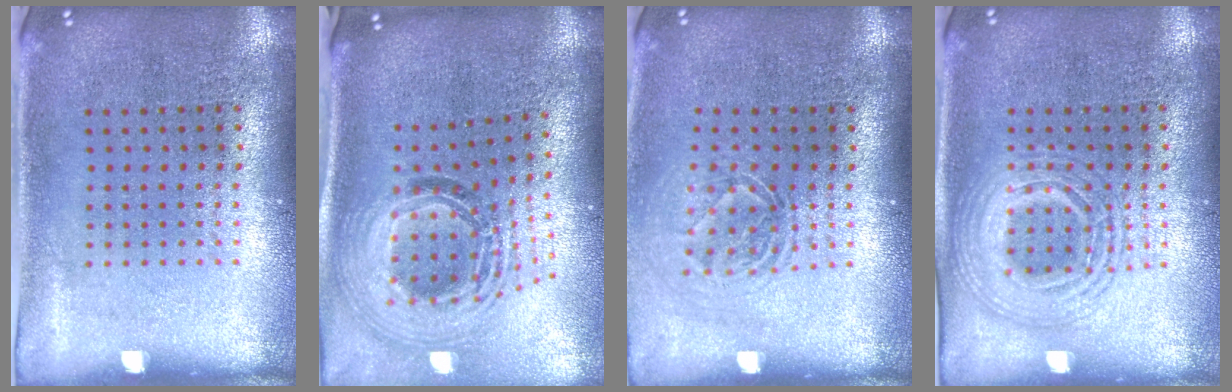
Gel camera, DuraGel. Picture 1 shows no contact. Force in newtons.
{"total": 2.0, "press": 1.6, "slide": 1.2}
{"total": 1.6, "press": 1.3, "slide": 1.1}
{"total": 2.7, "press": 2.7, "slide": 0.3}